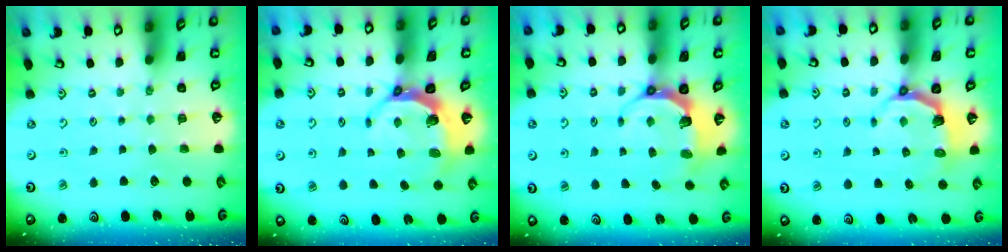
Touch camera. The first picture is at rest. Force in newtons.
{"total": 6.7, "press": 5.3, "slide": 4.2}
{"total": 7.3, "press": 6.5, "slide": 3.4}
{"total": 4.2, "press": 2.7, "slide": 3.2}